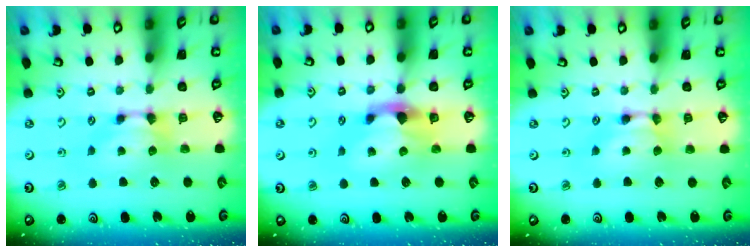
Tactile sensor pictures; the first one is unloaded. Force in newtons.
{"total": 3.0, "press": 2.6, "slide": 1.4}
{"total": 1.5, "press": 1.5, "slide": 0.2}